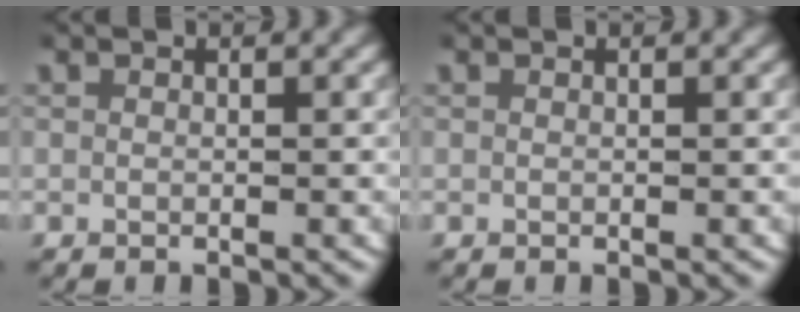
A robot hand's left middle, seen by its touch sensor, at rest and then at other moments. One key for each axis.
{"total": 0.0}